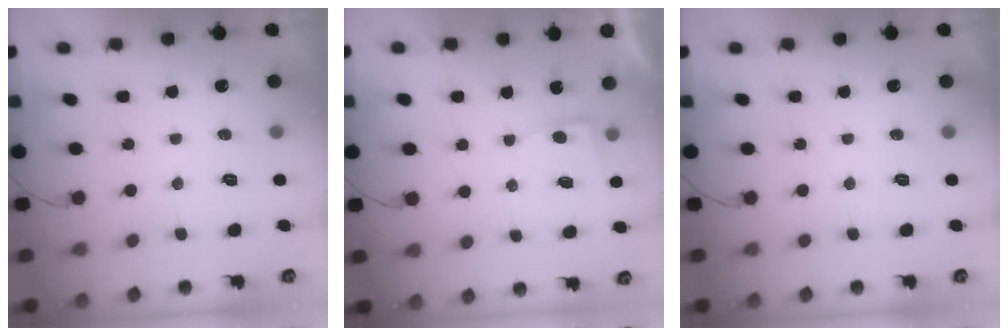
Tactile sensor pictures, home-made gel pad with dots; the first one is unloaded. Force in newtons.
{"total": 1.8, "press": 1.8, "slide": 0.2}
{"total": 0.0}